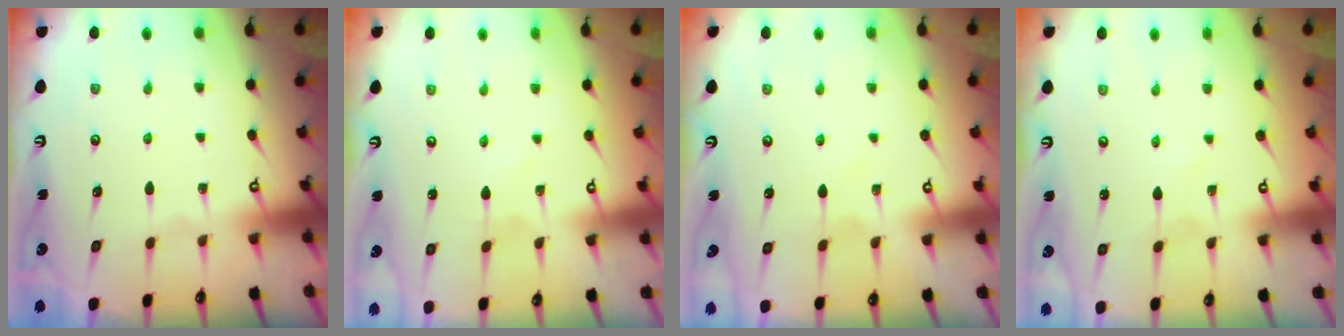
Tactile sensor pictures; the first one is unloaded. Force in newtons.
{"total": 2.4, "press": 2.4, "slide": 0.3}
{"total": 4.2, "press": 4.2, "slide": 0.4}
{"total": 0.0}